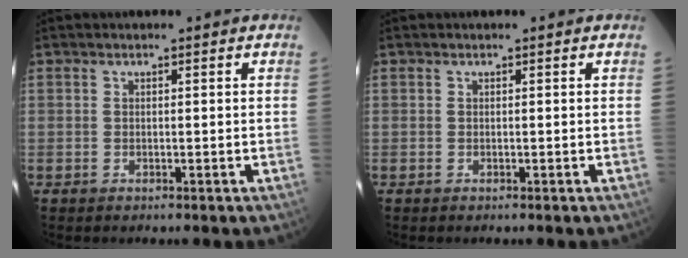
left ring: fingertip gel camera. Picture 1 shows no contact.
{"total": 0.0}